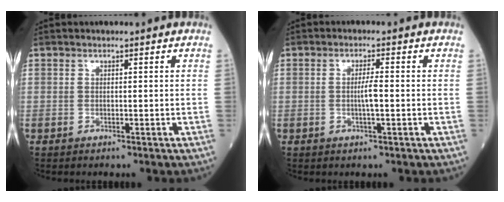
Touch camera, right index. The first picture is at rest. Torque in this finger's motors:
{"motor_torque": [-0.05, -0.02, 0.02, 0.02]}